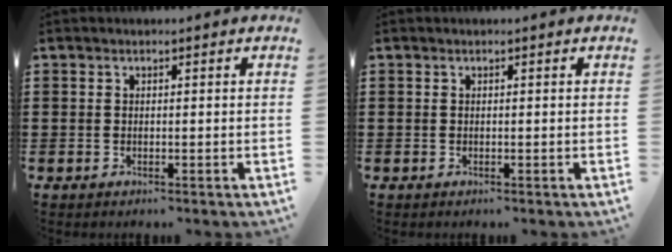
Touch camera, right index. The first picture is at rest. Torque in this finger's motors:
{"motor_torque": [-0.02, 0.38, 0.00, -0.01]}